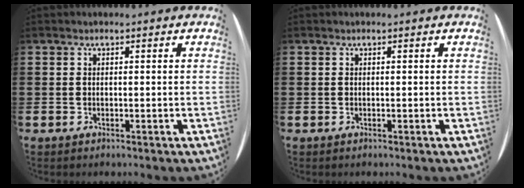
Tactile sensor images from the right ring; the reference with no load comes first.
{"total": 0.0}